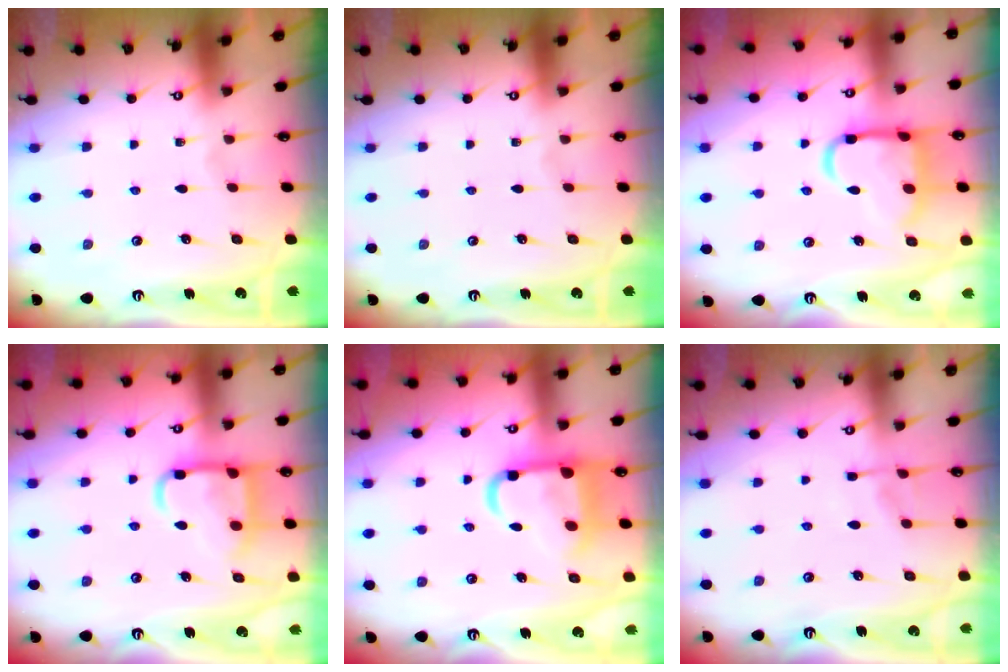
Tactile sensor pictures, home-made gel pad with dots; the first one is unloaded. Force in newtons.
{"total": 0.0}
{"total": 14.1, "press": 14.1, "slide": 1.6}
{"total": 13.1, "press": 13.0, "slide": 1.5}
{"total": 13.5, "press": 13.4, "slide": 1.8}
{"total": 4.0, "press": 3.9, "slide": 0.5}